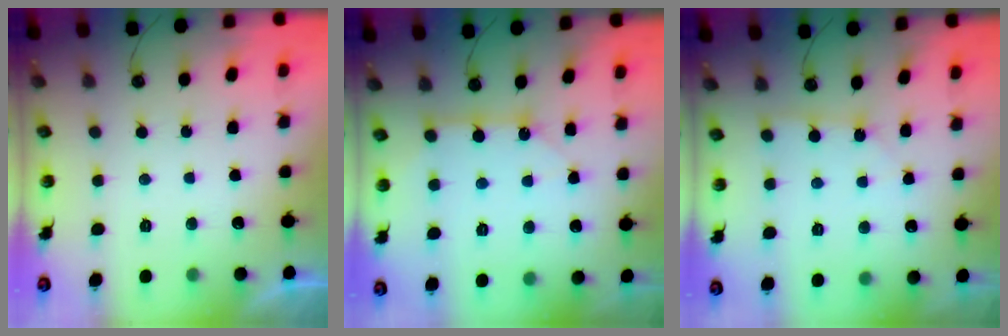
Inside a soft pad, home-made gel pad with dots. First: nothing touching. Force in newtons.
{"total": 9.2, "press": 9.2, "slide": 0.7}
{"total": 1.8, "press": 1.8, "slide": 0.2}